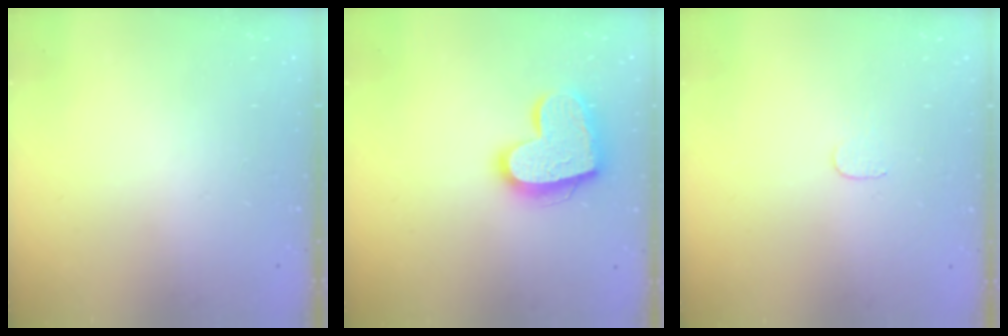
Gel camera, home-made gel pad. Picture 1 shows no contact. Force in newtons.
{"total": 17.6, "press": 17.6, "slide": 1.4}
{"total": 3.0, "press": 3.0, "slide": 0.3}